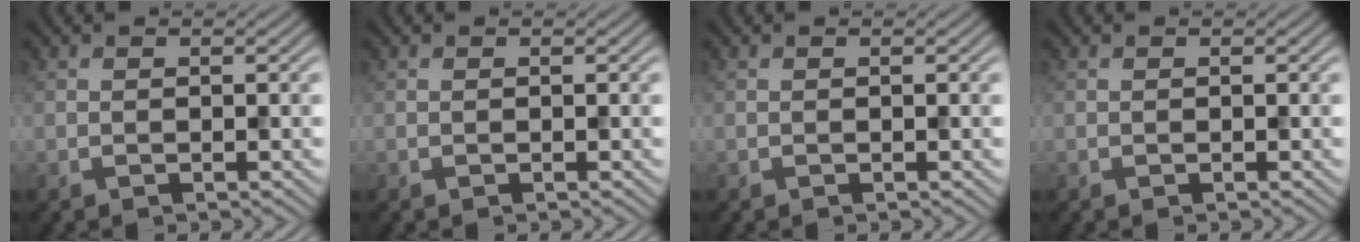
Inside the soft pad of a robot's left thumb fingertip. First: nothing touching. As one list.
[{"total": 0.0}, {"total": 0.0}, {"total": 0.0}]